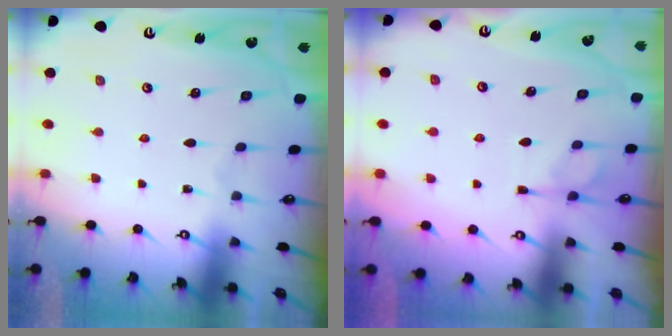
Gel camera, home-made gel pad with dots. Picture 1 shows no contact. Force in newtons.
{"total": 2.9, "press": 2.6, "slide": 1.4}